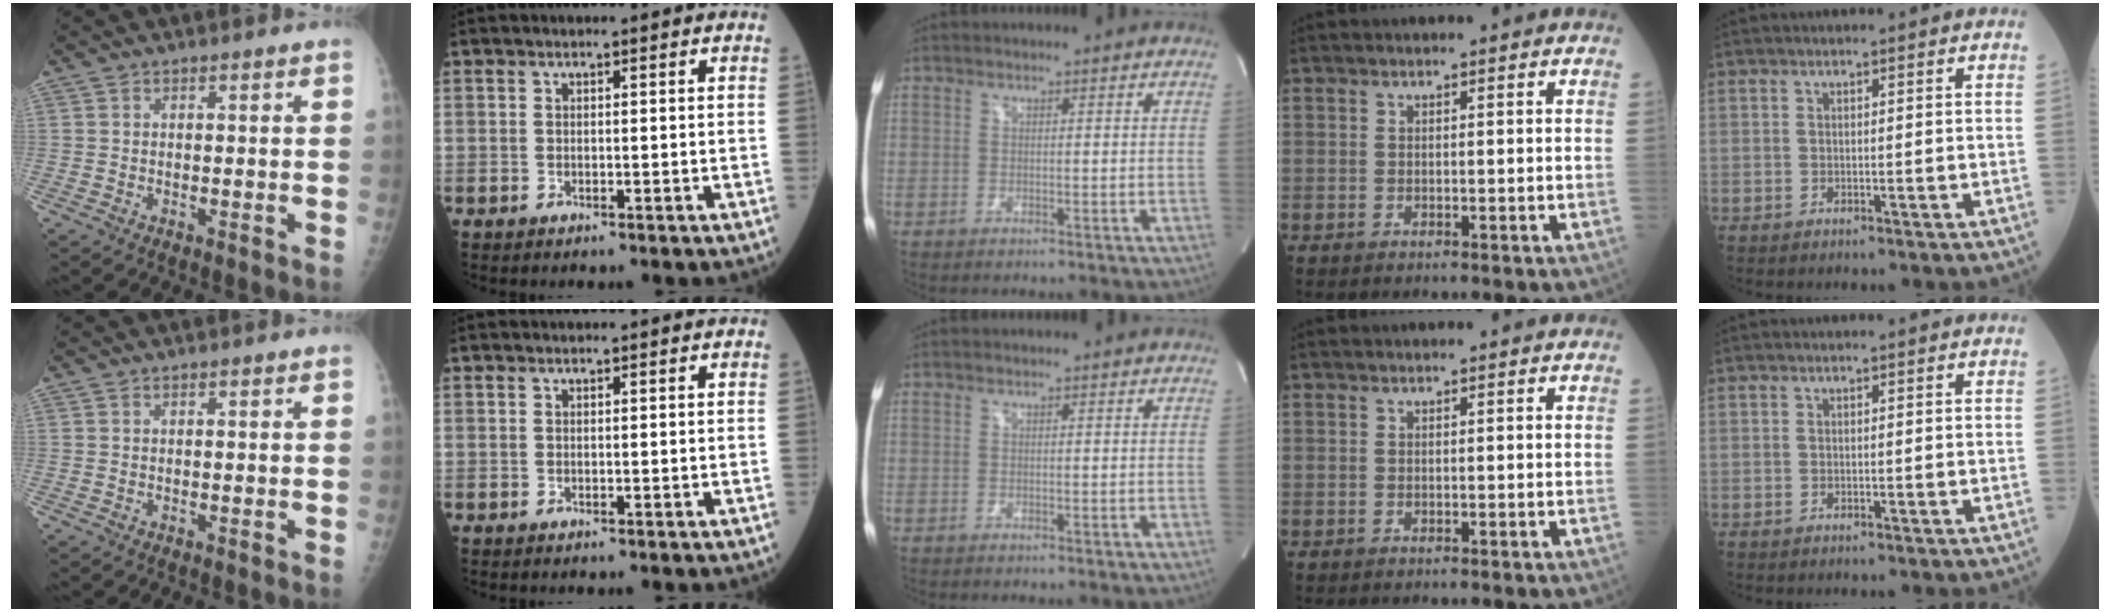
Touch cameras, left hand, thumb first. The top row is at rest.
{}